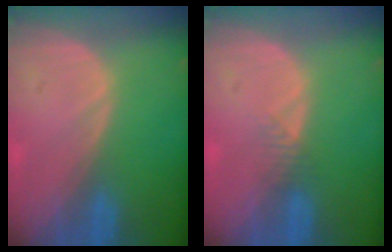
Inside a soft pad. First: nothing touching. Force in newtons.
{"total": 1.6, "press": 1.4, "slide": 0.9}